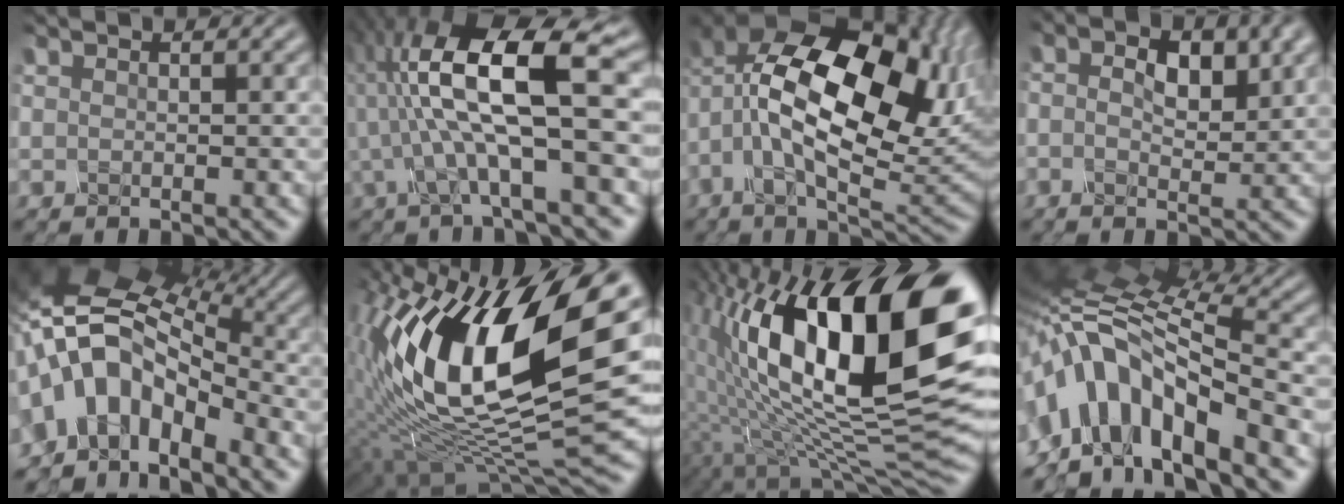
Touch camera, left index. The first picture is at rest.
{"total": 9.8, "force": [-1.2, 2.0, 9.5], "torque": [-0.189, 0.013, -0.002]}
{"total": 17.4, "force": [-0.4, 9.0, 14.8], "torque": [-0.234, 0.014, 0.016]}
{"total": 3.3, "force": [-0.1, 1.3, 3.1], "torque": [-0.059, -0.001, 0.012]}
{"total": 9.0, "force": [-4.4, 5.1, 5.8], "torque": [-0.106, 0.003, -0.075]}
{"total": 15.1, "force": [2.4, 6.5, 13.5], "torque": [-0.264, 0.000, 0.044]}
{"total": 17.3, "force": [3.4, 6.9, 15.5], "torque": [-0.248, 0.010, 0.071]}
{"total": 10.2, "force": [-6.3, 3.8, 7.1], "torque": [-0.130, 0.011, -0.105]}